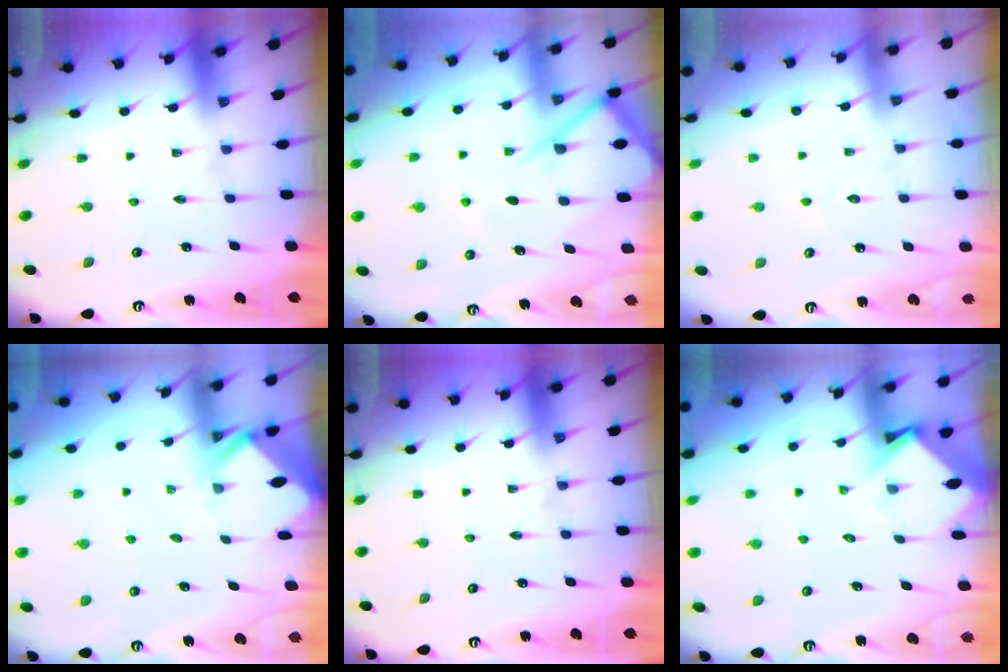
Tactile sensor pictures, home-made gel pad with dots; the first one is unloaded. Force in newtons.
{"total": 9.8, "press": 9.7, "slide": 1.2}
{"total": 2.4, "press": 2.4, "slide": 0.3}
{"total": 2.8, "press": 2.8, "slide": 0.2}
{"total": 0.0}
{"total": 3.7, "press": 3.7, "slide": 0.2}